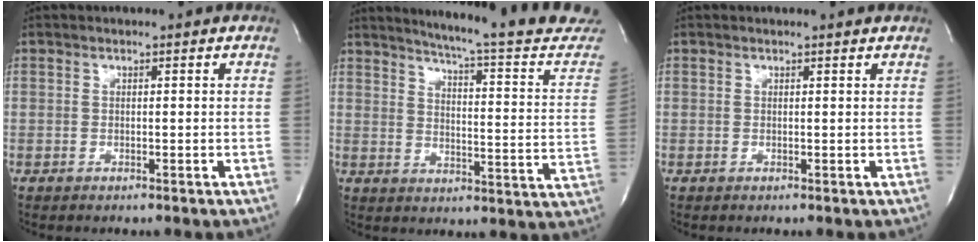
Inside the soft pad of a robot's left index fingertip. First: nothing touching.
{"total": 21.8, "force": [20.1, -0.3, 8.6], "torque": [-0.121, -0.103, 0.237]}
{"total": 1.0, "force": [1.0, -0.2, 0.0], "torque": [-0.011, -0.008, 0.007]}